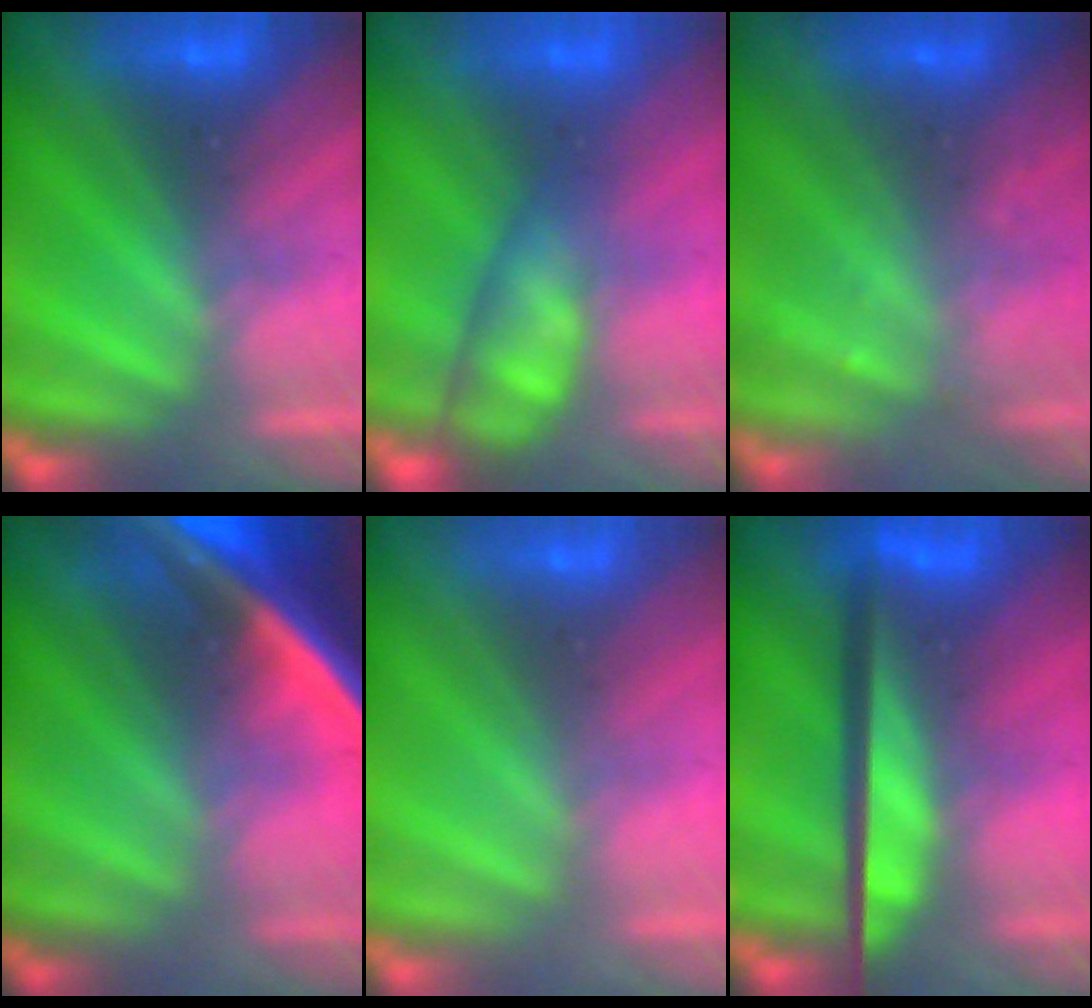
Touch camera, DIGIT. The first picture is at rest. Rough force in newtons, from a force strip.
{"total": 4.7}
{"total": 2.2}
{"total": 7.3}
{"total": 3.4}
{"total": 11.6}